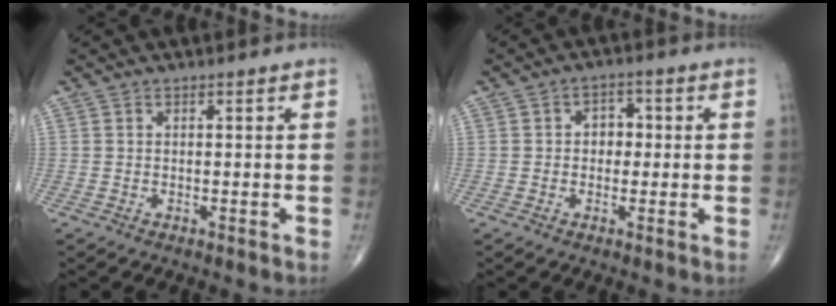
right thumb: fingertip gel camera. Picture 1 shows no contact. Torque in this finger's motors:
{"motor_torque": [-0.06, 0.05, 0.16, 0.11, 0.00]}